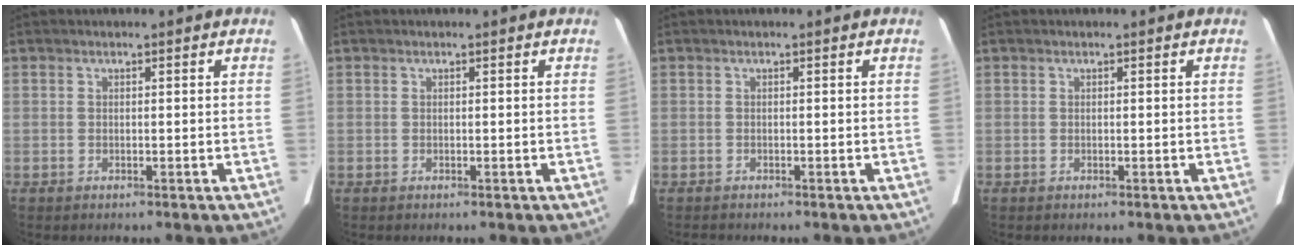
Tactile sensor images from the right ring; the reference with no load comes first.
{"total": 0.0}
{"total": 0.6, "force": [-0.6, 0.0, 0.1], "torque": [-0.007, -0.003, -0.009]}
{"total": 0.0}